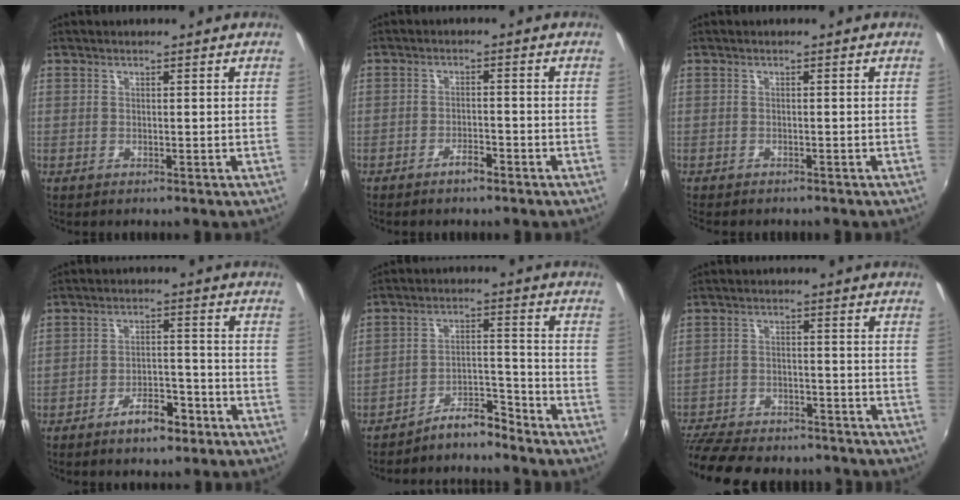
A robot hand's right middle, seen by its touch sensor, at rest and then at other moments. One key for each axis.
{"total": 2.6, "fx": -2.1, "fy": 0.7, "fz": 1.4, "tx": -0.035, "ty": 0.001, "tz": -0.036}
{"total": 3.2, "fx": -2.9, "fy": 0.8, "fz": 1.2, "tx": -0.031, "ty": -0.019, "tz": -0.045}
{"total": 6.3, "fx": -4.4, "fy": 2.5, "fz": 3.8, "tx": -0.073, "ty": 0.007, "tz": -0.064}
{"total": 5.7, "fx": -5.6, "fy": 0.3, "fz": 1.0, "tx": -0.021, "ty": 0.024, "tz": -0.100}
{"total": 19.2, "fx": -16.0, "fy": 6.8, "fz": 8.1, "tx": -0.189, "ty": -0.019, "tz": -0.237}